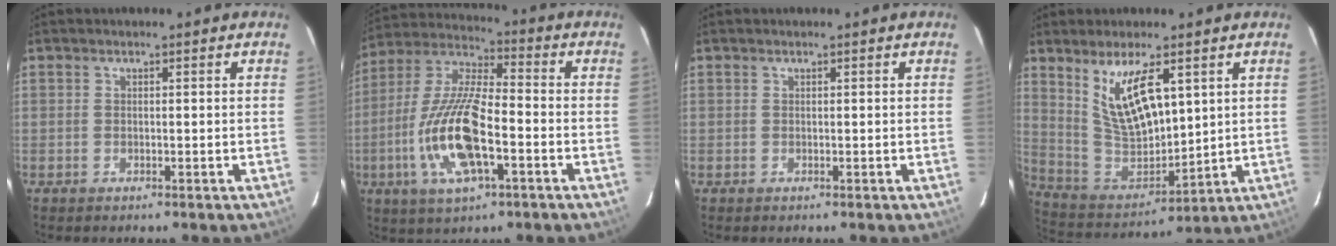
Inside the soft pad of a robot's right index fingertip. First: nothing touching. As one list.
[{"total": 16.8, "force": [-5.2, 5.5, 15.0], "torque": [-0.313, -0.010, -0.102]}, {"total": 0.0}, {"total": 13.5, "force": [6.0, 5.5, 10.8], "torque": [-0.200, -0.013, 0.136]}]